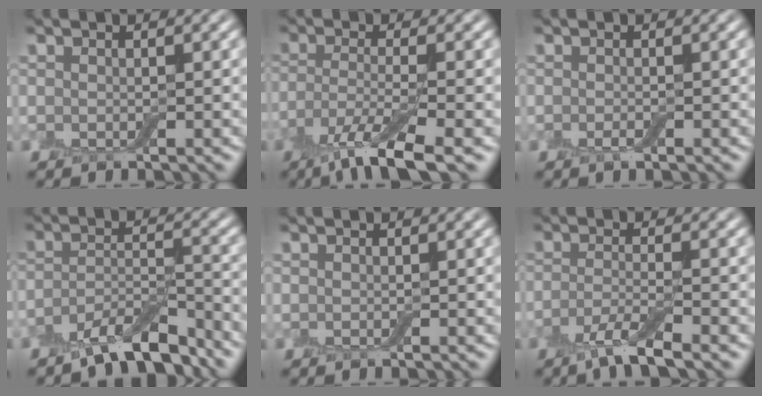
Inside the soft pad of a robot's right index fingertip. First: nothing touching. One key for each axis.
{"total": 6.2, "fx": -3.8, "fy": 1.2, "fz": 4.8, "tx": -0.089, "ty": -0.012, "tz": -0.078}
{"total": 0.7, "fx": -0.4, "fy": 0.2, "fz": 0.6, "tx": -0.013, "ty": -0.002, "tz": -0.008}
{"total": 6.0, "fx": -5.0, "fy": 1.6, "fz": 2.9, "tx": -0.053, "ty": -0.004, "tz": -0.087}
{"total": 0.0}
{"total": 3.9, "fx": -2.5, "fy": 0.6, "fz": 2.9, "tx": -0.059, "ty": -0.007, "tz": -0.058}